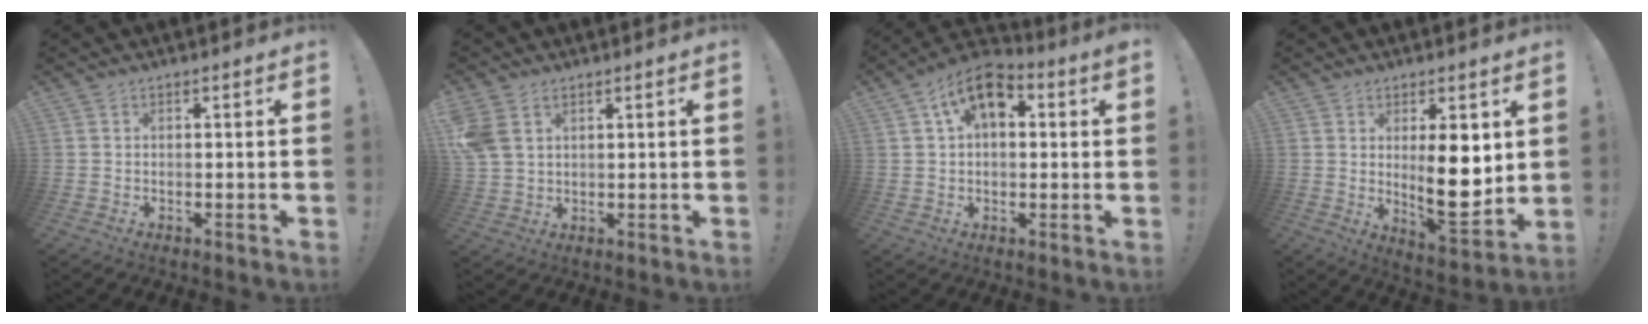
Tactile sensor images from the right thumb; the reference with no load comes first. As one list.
[{"total": 6.4, "force": [3.1, 4.2, 3.7], "torque": [-0.072, -0.007, 0.064]}, {"total": 10.0, "force": [3.5, 6.0, 7.2], "torque": [-0.124, 0.004, 0.066]}, {"total": 11.4, "force": [2.0, 4.3, 10.4], "torque": [-0.156, -0.030, 0.031]}]